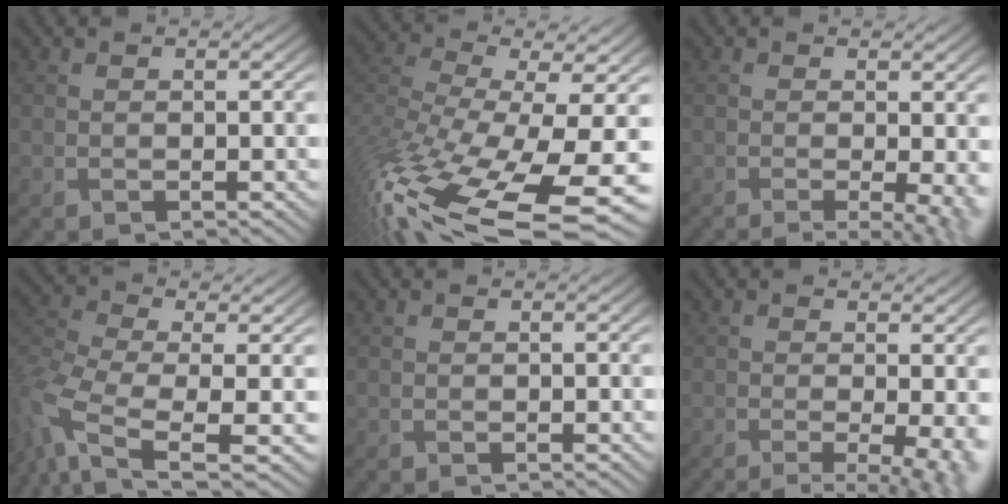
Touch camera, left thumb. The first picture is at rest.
{"total": 15.0, "force": [-7.4, 5.3, 11.9], "torque": [-0.316, -0.043, -0.099]}
{"total": 4.7, "force": [-1.8, 1.3, 4.2], "torque": [-0.052, -0.009, -0.016]}
{"total": 6.9, "force": [-1.9, 2.8, 6.1], "torque": [-0.155, -0.016, -0.049]}
{"total": 0.0}
{"total": 6.3, "force": [-2.3, 1.9, 5.5], "torque": [-0.068, -0.010, -0.019]}